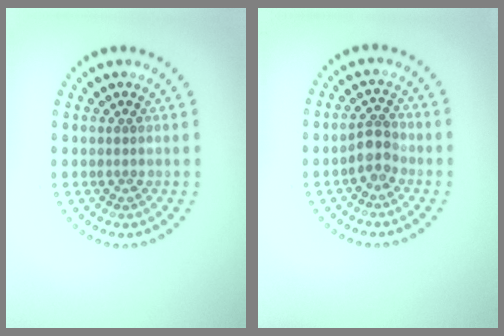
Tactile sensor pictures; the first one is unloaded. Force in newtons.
{"total": 2.3, "press": 1.9, "slide": 1.2}